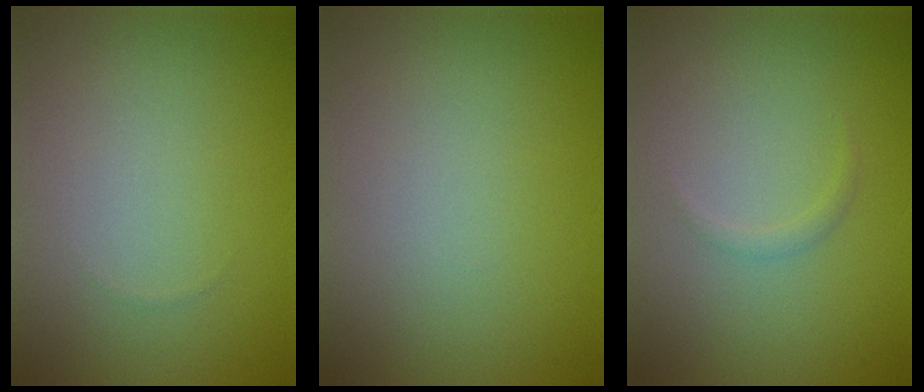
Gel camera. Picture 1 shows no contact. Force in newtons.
{"total": 0.0}
{"total": 0.7, "press": 0.7, "slide": 0.0}